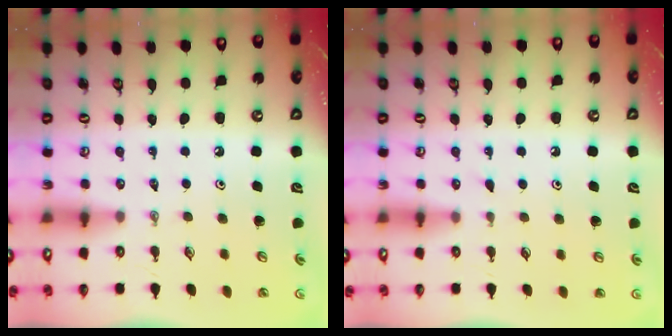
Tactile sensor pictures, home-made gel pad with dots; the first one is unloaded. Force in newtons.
{"total": 5.6, "press": 5.5, "slide": 0.7}